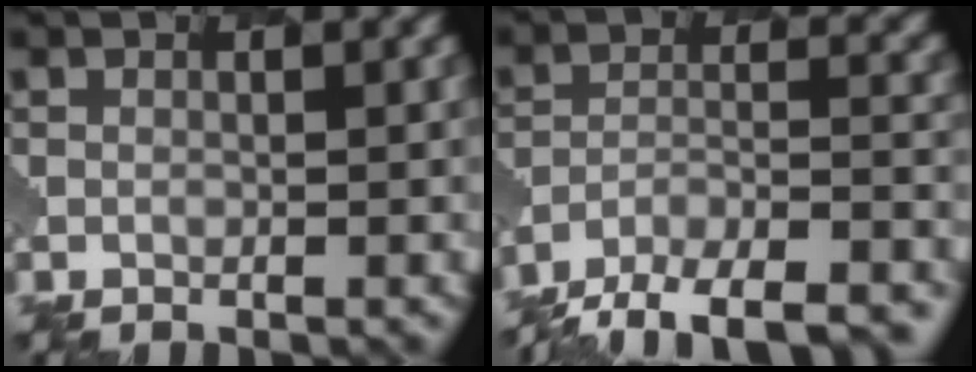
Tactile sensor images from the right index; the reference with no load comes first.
{"total": 14.4, "force": [-12.6, 4.8, 4.9], "torque": [-0.068, -0.007, -0.163]}